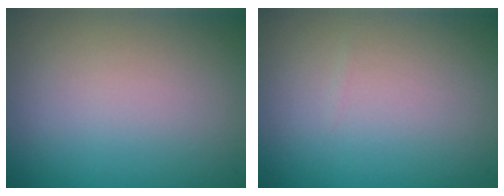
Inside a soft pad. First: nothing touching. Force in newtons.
{"total": 0.0}